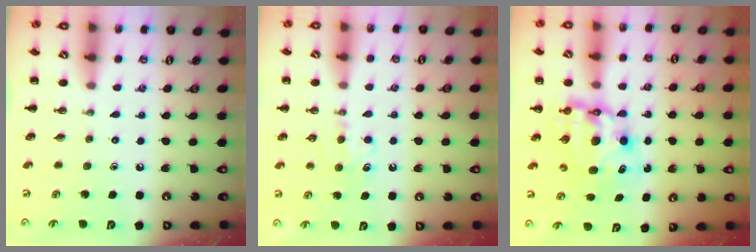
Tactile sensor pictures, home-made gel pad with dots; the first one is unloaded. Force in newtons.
{"total": 5.0, "press": 4.8, "slide": 1.5}
{"total": 7.8, "press": 7.5, "slide": 2.2}